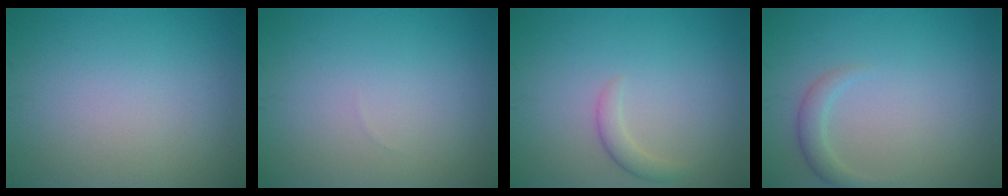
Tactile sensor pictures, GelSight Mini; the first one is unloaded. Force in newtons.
{"total": 0.0}
{"total": 1.5, "press": 1.5, "slide": 0.1}
{"total": 1.7, "press": 1.7, "slide": 0.1}